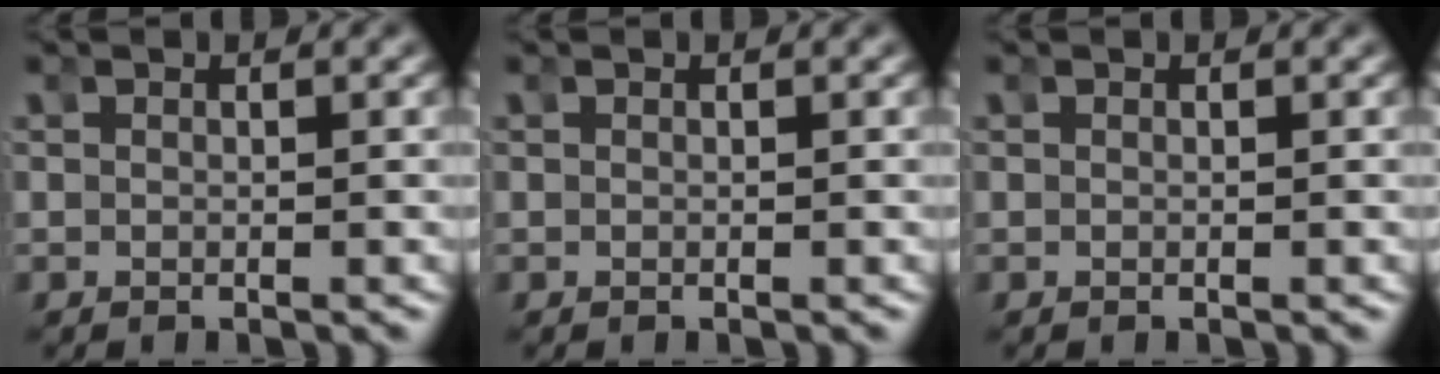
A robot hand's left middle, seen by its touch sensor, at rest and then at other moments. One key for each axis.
{"total": 0.0}
{"total": 0.0}